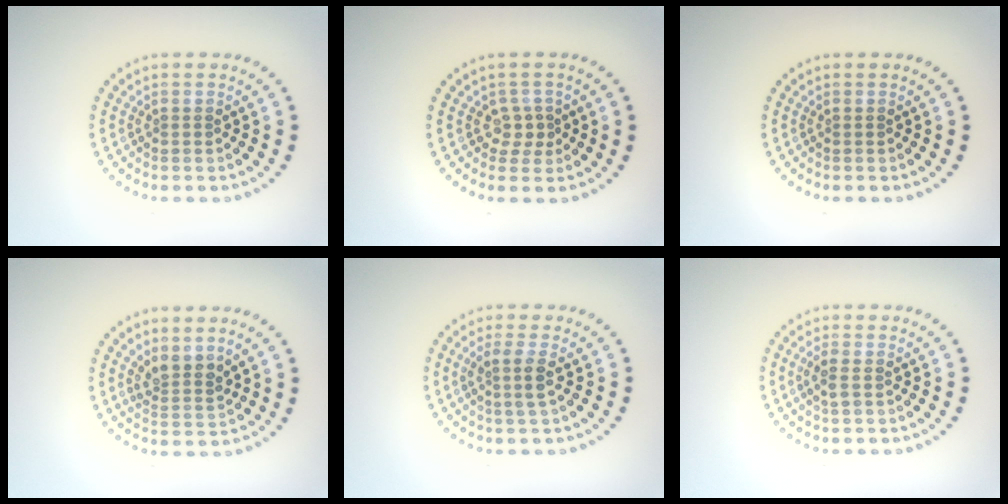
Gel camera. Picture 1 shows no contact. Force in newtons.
{"total": 1.6, "press": 1.3, "slide": 1.0}
{"total": 0.0}
{"total": 2.5, "press": 1.9, "slide": 1.6}
{"total": 1.9, "press": 1.5, "slide": 1.0}
{"total": 1.4, "press": 1.3, "slide": 0.3}